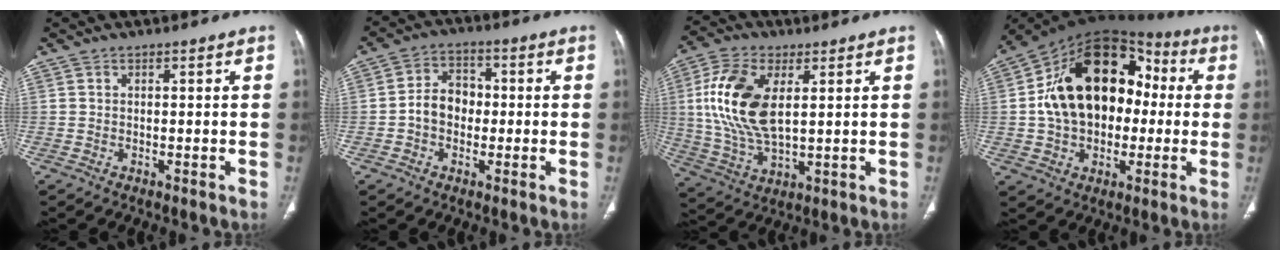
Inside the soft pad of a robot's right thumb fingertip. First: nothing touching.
{"total": 7.0, "force": [-0.9, 5.5, 4.2], "torque": [-0.050, 0.026, -0.026]}
{"total": 15.4, "force": [3.2, 7.9, 12.9], "torque": [-0.268, -0.007, 0.065]}
{"total": 22.8, "force": [0.8, 15.9, 16.3], "torque": [-0.246, 0.043, 0.012]}